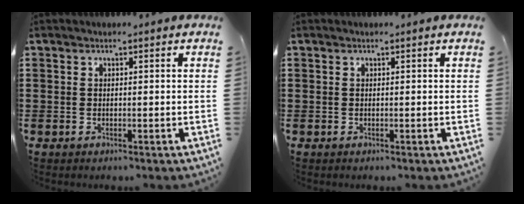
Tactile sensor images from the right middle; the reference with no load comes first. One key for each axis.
{"total": 0.0}